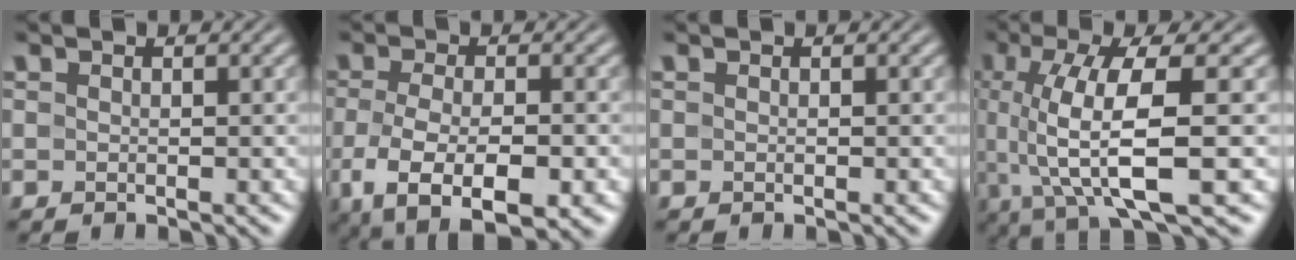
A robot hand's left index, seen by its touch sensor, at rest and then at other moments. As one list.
[{"total": 7.7, "force": [-3.3, 3.4, 6.1], "torque": [-0.121, -0.021, -0.049]}, {"total": 0.0}, {"total": 9.0, "force": [-0.1, 2.4, 8.7], "torque": [-0.164, -0.003, 0.004]}]